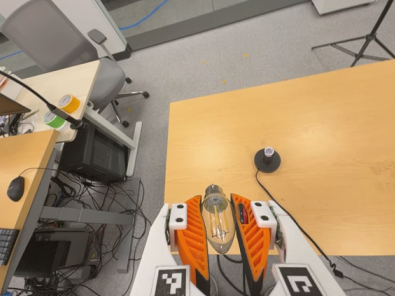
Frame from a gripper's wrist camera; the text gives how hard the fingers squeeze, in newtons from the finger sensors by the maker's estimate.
{"total": 20.7, "left": 22.3, "right": 19.1}